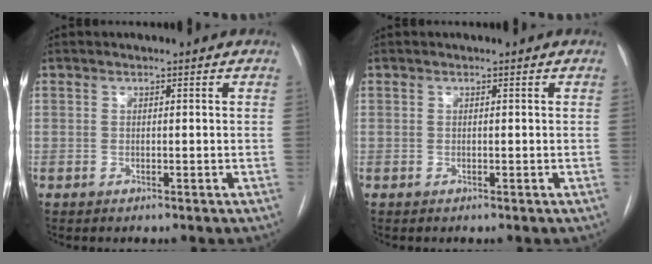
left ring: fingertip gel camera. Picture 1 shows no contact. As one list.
[{"total": 0.0}]